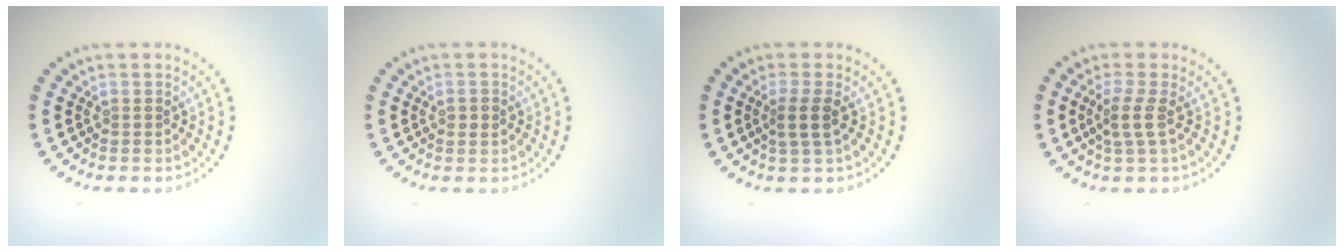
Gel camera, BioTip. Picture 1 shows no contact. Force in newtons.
{"total": 0.9, "press": 0.9, "slide": 0.2}
{"total": 2.1, "press": 1.7, "slide": 1.2}
{"total": 2.0, "press": 1.5, "slide": 1.2}